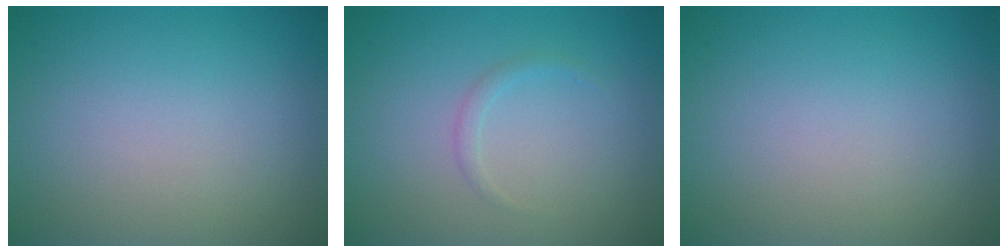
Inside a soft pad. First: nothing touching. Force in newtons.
{"total": 0.8, "press": 0.8, "slide": 0.1}
{"total": 0.0}